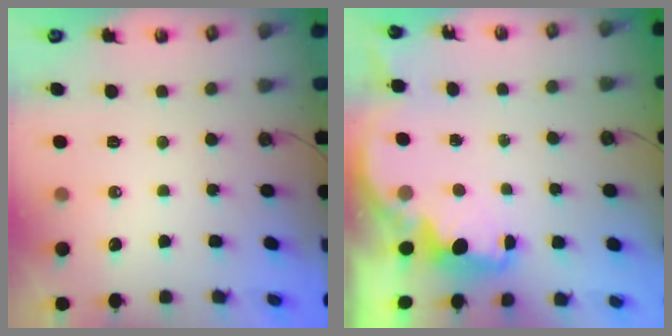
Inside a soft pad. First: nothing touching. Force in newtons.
{"total": 2.4, "press": 2.3, "slide": 0.8}